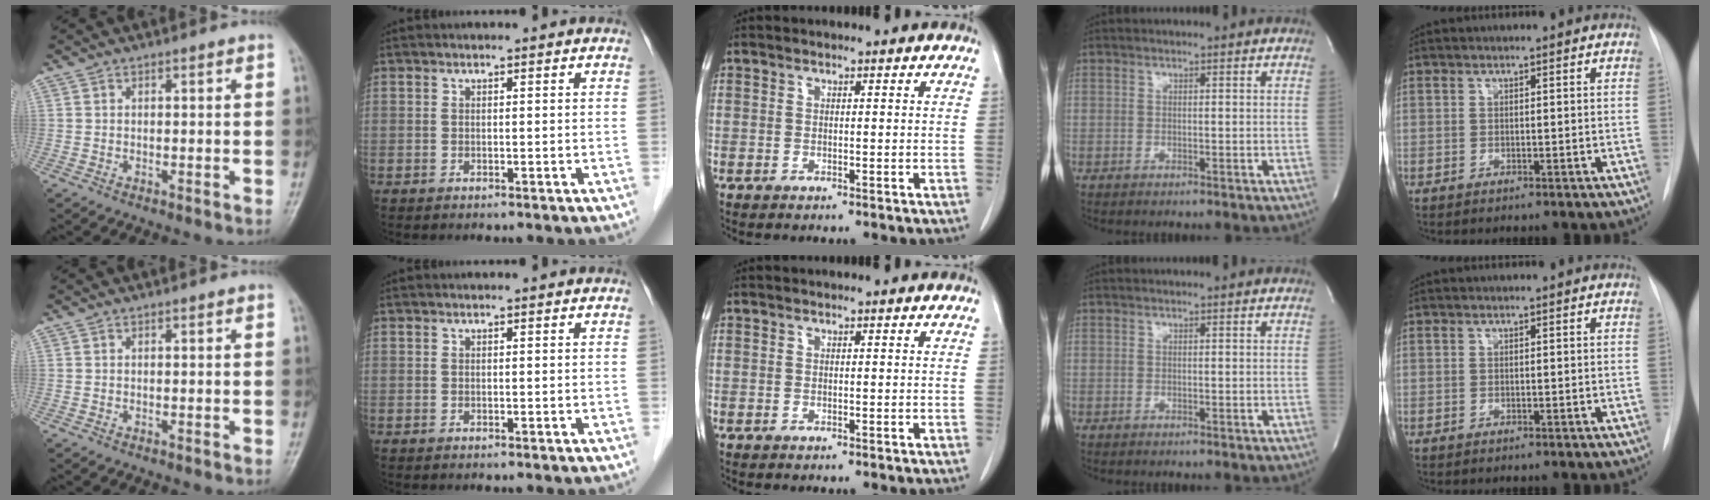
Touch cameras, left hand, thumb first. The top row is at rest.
{}